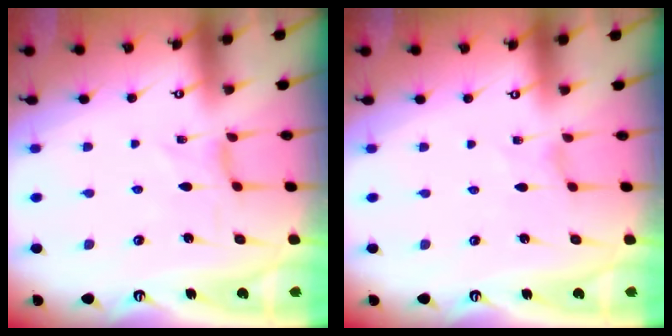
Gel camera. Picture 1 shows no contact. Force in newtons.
{"total": 0.0}